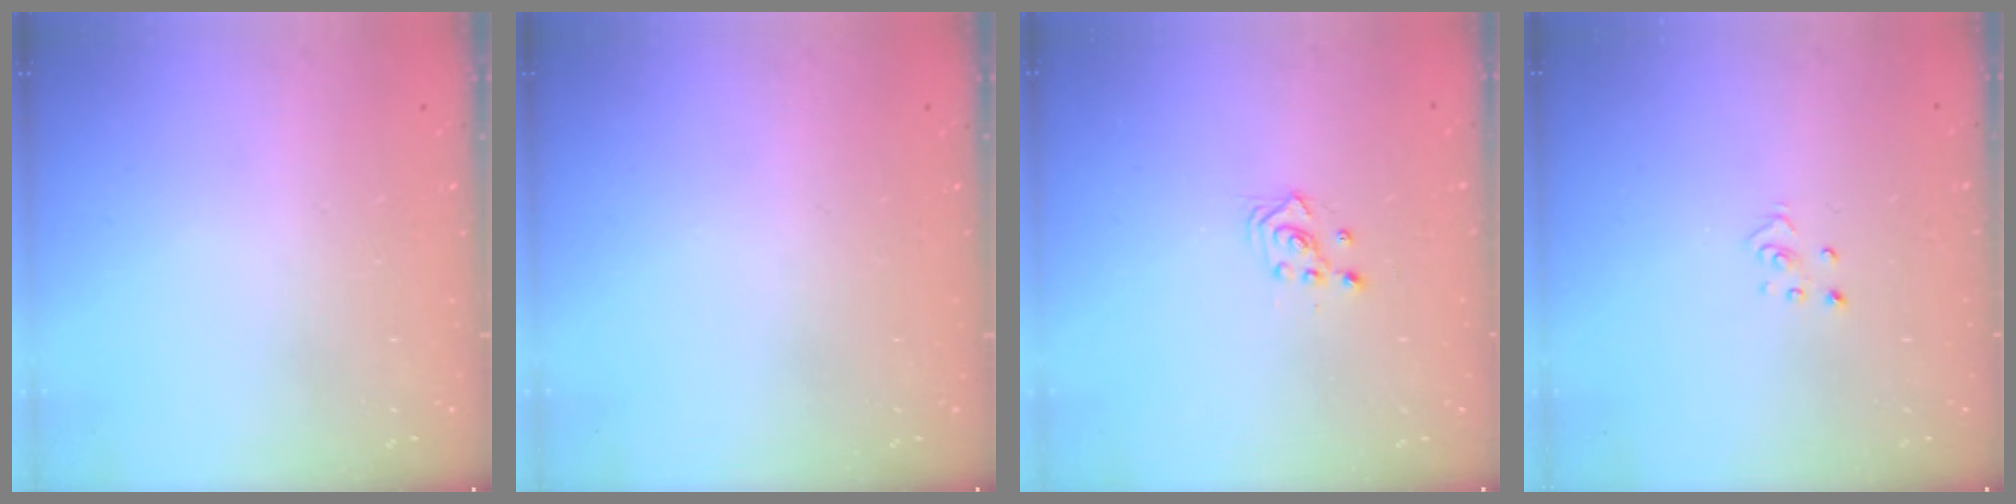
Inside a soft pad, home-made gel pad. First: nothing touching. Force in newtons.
{"total": 0.0}
{"total": 2.5, "press": 2.5, "slide": 0.3}
{"total": 2.8, "press": 2.8, "slide": 0.3}